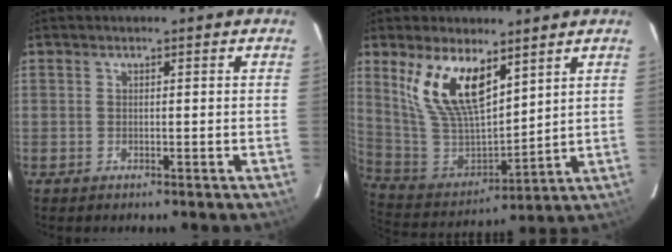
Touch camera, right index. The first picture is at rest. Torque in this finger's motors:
{"motor_torque": [0.82, 0.66, 0.56, 0.15]}